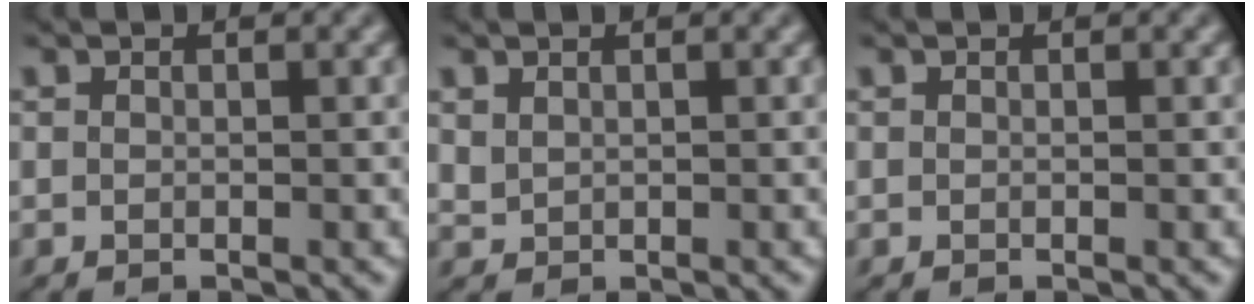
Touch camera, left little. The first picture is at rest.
{"total": 0.7, "force": [0.6, 0.4, 0.1], "torque": [-0.008, -0.001, 0.018]}
{"total": 0.0}